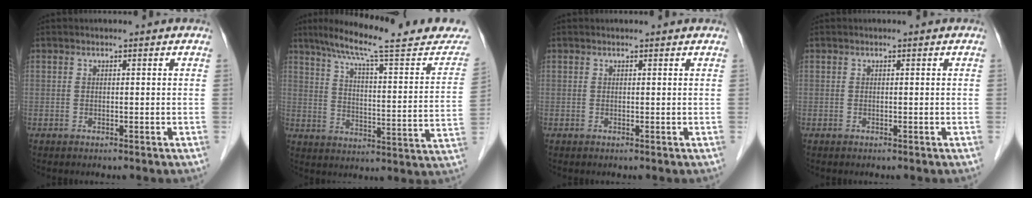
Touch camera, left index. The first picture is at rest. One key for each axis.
{"total": 23.2, "fx": 19.5, "fy": 2.5, "fz": 12.3, "tx": -0.171, "ty": -0.014, "tz": 0.253}
{"total": 1.8, "fx": 1.8, "fy": 0.2, "fz": 0.4, "tx": -0.012, "ty": 0.015, "tz": 0.016}
{"total": 0.0}